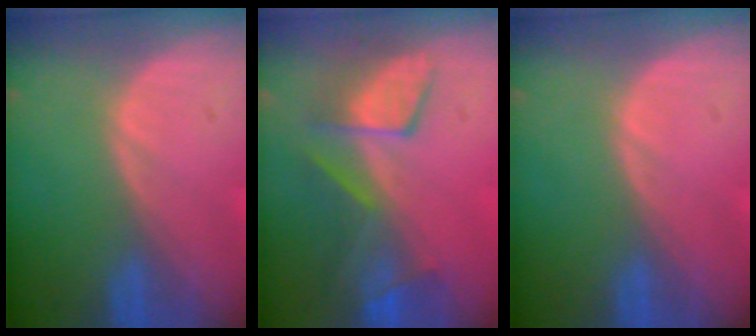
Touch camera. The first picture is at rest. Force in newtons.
{"total": 7.7, "press": 7.2, "slide": 2.6}
{"total": 0.0}